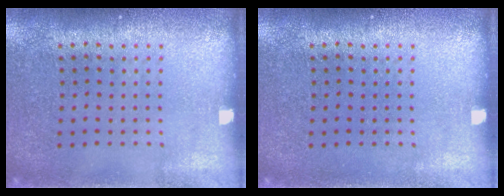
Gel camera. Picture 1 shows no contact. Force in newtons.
{"total": 0.0}